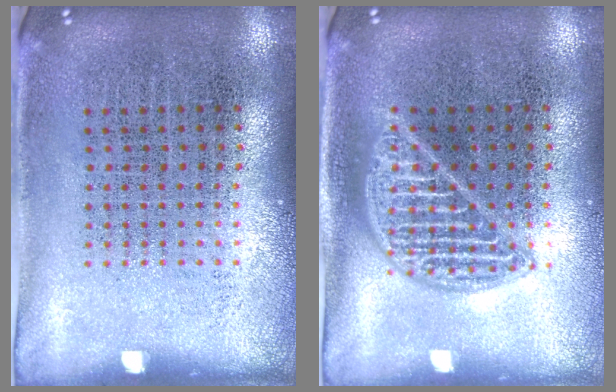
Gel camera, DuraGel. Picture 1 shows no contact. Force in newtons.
{"total": 2.3, "press": 2.3, "slide": 0.2}